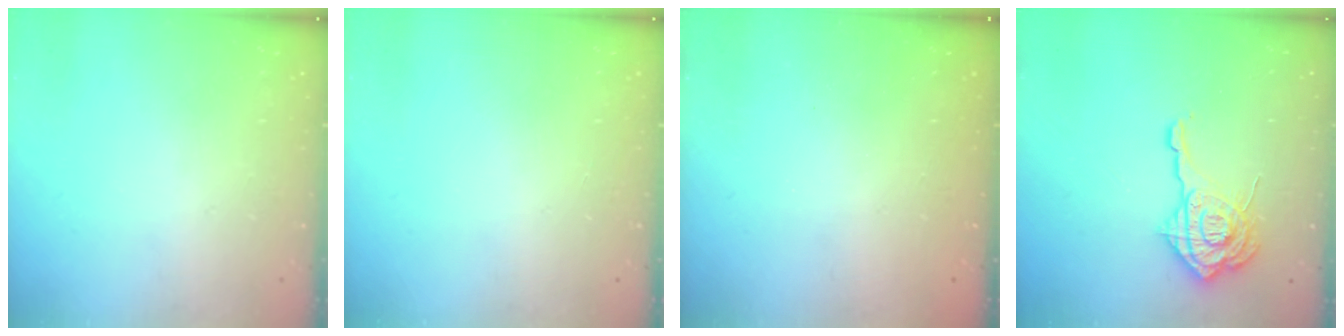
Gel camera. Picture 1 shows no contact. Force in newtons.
{"total": 0.0}
{"total": 2.4, "press": 2.3, "slide": 0.8}
{"total": 15.6, "press": 15.6, "slide": 1.4}